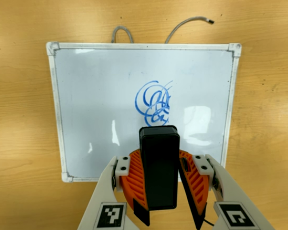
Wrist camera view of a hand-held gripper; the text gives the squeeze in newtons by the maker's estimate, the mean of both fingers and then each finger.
{"total": 7.9, "left": 8.7, "right": 7.1}